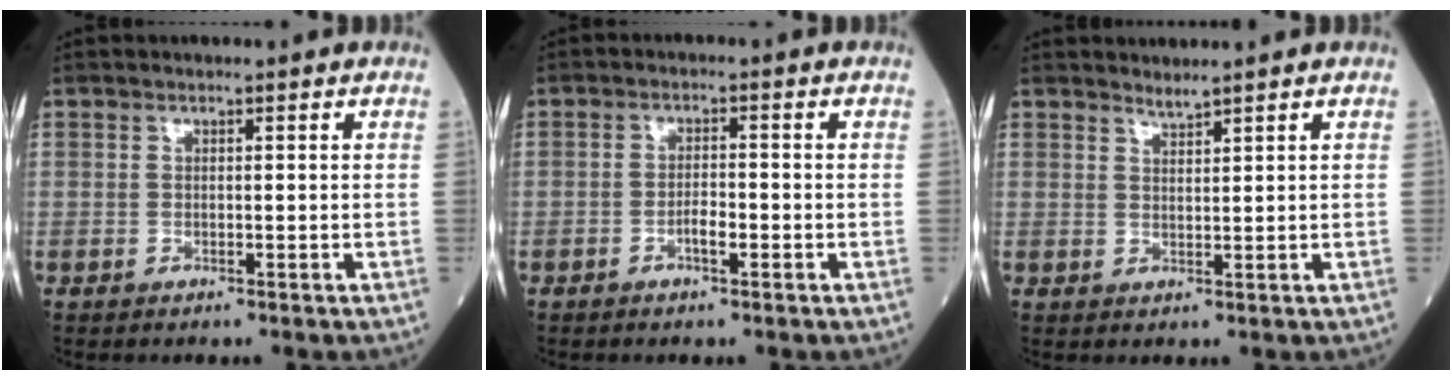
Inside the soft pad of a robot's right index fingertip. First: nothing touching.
{"total": 2.5, "force": [-1.2, 0.5, 2.2], "torque": [-0.035, 0.002, -0.022]}
{"total": 1.4, "force": [1.4, -0.3, 0.2], "torque": [-0.005, -0.007, 0.027]}